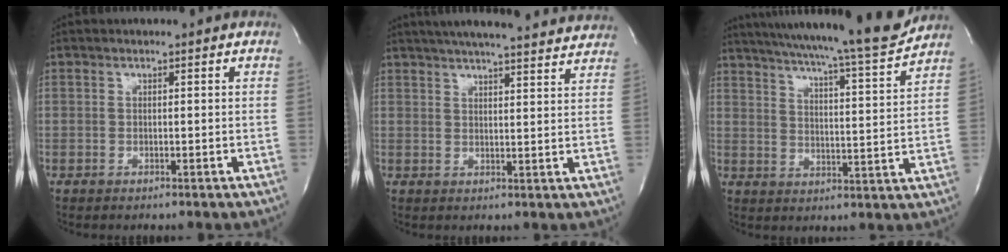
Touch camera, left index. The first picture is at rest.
{"total": 21.4, "force": [19.4, 2.3, 8.7], "torque": [-0.138, 0.010, 0.245]}
{"total": 19.6, "force": [17.8, -0.8, 8.2], "torque": [-0.132, -0.045, 0.245]}